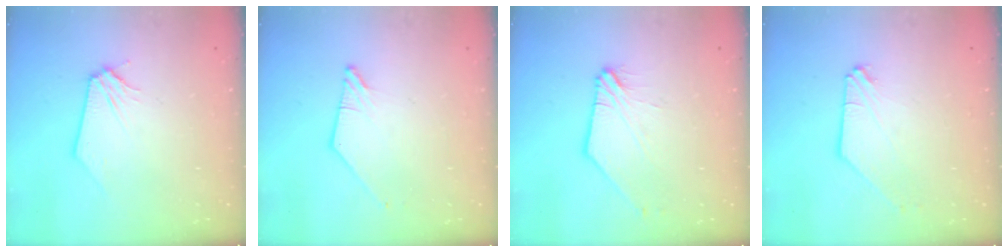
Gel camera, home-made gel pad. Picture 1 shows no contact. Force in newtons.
{"total": 0.8, "press": 0.8, "slide": 0.2}
{"total": 2.4, "press": 2.4, "slide": 0.5}
{"total": 0.0}